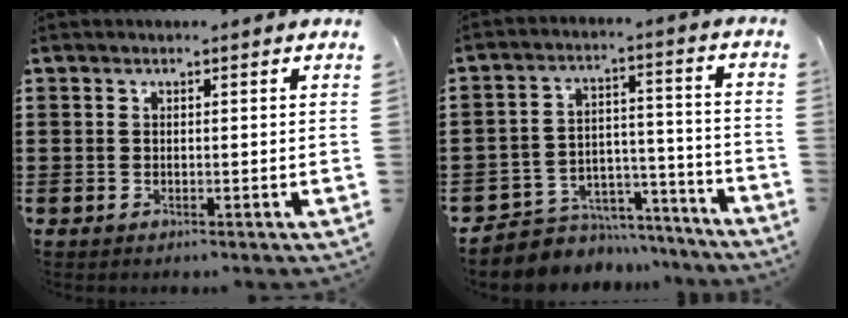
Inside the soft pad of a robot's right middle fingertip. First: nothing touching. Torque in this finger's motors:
{"motor_torque": [0.27, 0.00, 0.13, 0.01]}